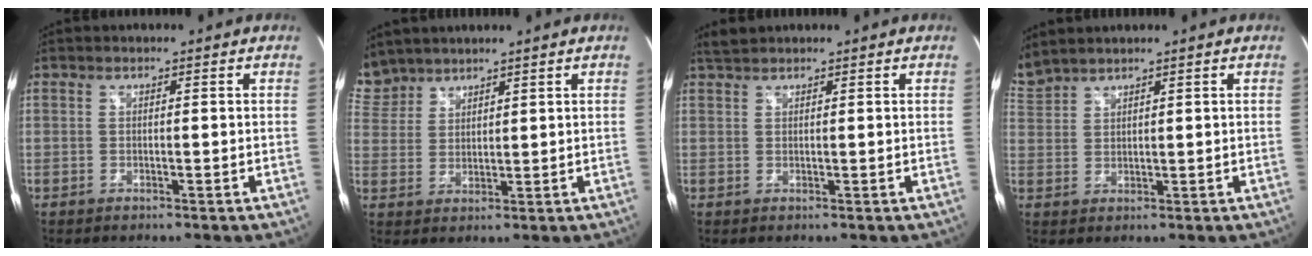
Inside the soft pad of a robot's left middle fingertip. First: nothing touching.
{"total": 6.2, "force": [5.7, 2.5, 0.1], "torque": [-0.012, 0.011, 0.126]}
{"total": 1.6, "force": [1.6, 0.2, 0.3], "torque": [-0.014, 0.011, 0.034]}
{"total": 4.0, "force": [3.9, -0.1, 0.7], "torque": [-0.038, 0.018, 0.092]}